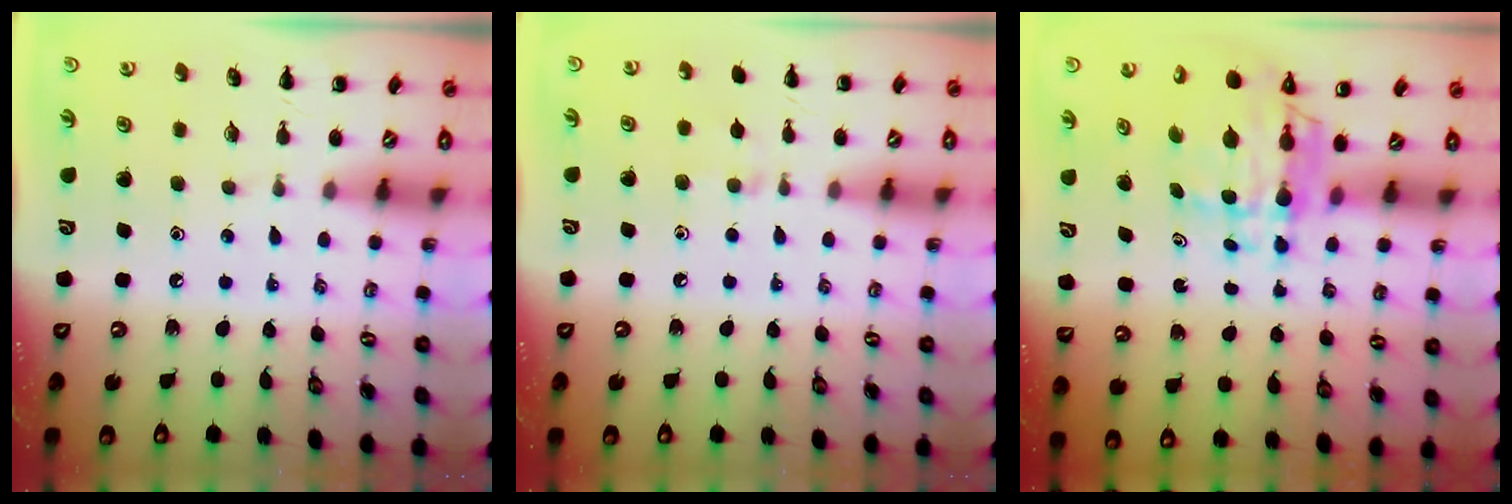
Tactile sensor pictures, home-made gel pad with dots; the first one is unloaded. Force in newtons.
{"total": 4.8, "press": 4.6, "slide": 1.6}
{"total": 7.5, "press": 7.0, "slide": 2.7}